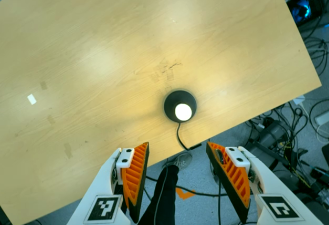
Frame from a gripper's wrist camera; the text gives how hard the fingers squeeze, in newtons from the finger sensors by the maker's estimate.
{"total": 0.0}